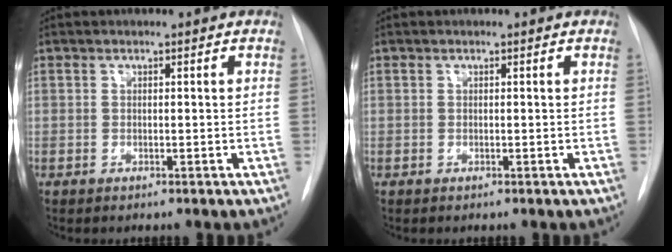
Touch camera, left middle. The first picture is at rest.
{"total": 0.0}